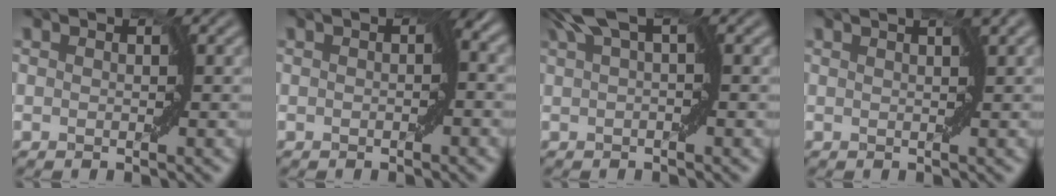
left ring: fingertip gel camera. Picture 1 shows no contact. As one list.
[{"total": 2.4, "force": [-0.3, 1.1, 2.1], "torque": [-0.030, 0.003, -0.012]}, {"total": 3.1, "force": [1.5, 0.5, 2.6], "torque": [-0.051, 0.010, 0.019]}, {"total": 1.1, "force": [0.4, 0.0, 1.0], "torque": [-0.024, 0.003, 0.004]}]